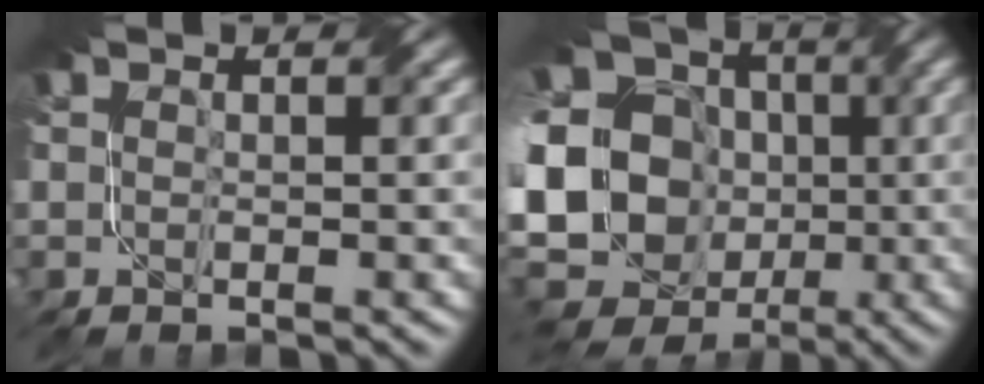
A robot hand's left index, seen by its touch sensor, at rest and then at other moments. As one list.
[{"total": 22.2, "force": [-4.0, 19.2, 10.3], "torque": [-0.204, 0.020, -0.124]}]